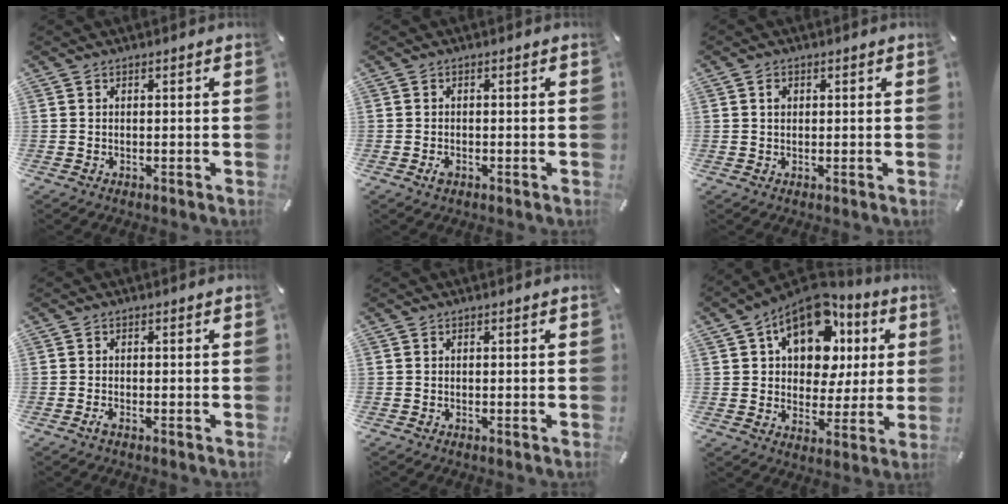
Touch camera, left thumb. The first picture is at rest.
{"total": 1.4, "force": [-0.7, 0.8, 0.9], "torque": [-0.016, 0.002, -0.013]}
{"total": 1.4, "force": [0.3, 1.2, 0.8], "torque": [-0.009, 0.002, 0.004]}
{"total": 1.1, "force": [-0.7, 0.3, 0.8], "torque": [-0.022, -0.003, -0.015]}
{"total": 0.0}
{"total": 16.0, "force": [7.6, 10.6, 9.3], "torque": [-0.149, -0.029, 0.137]}